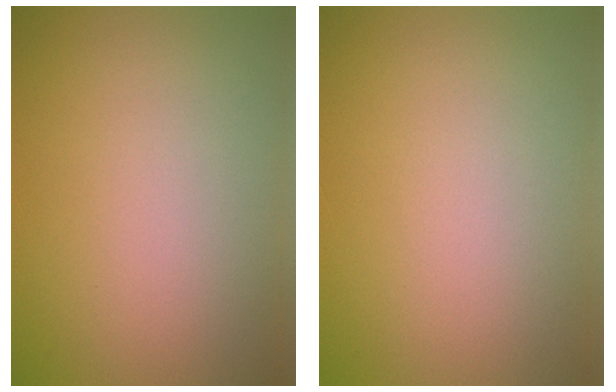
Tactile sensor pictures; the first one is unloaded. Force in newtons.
{"total": 0.0}